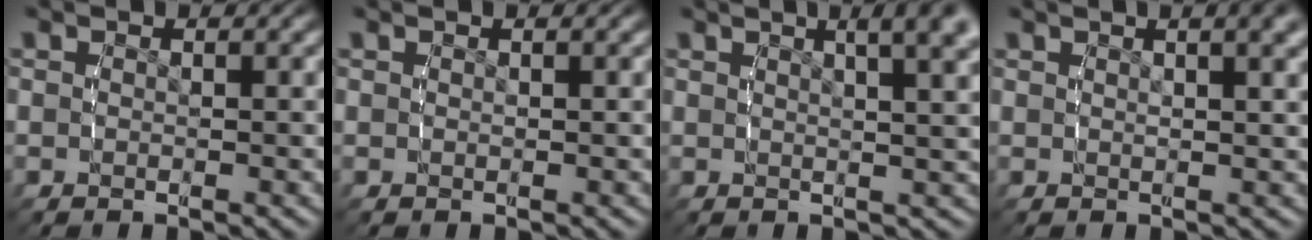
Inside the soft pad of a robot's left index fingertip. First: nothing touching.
{"total": 0.0}
{"total": 7.8, "force": [4.3, 2.5, 6.1], "torque": [-0.063, 0.029, 0.056]}
{"total": 3.5, "force": [2.0, 0.5, 2.9], "torque": [-0.028, 0.009, 0.031]}